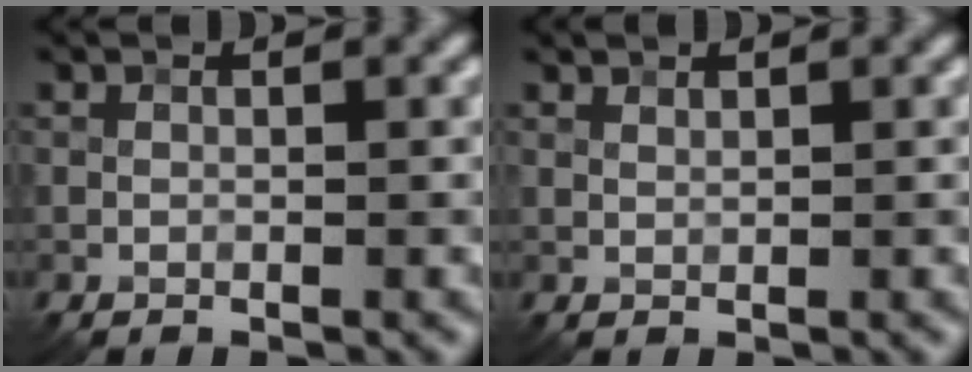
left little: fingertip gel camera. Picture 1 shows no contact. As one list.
[{"total": 0.7, "force": [0.7, 0.1, 0.1], "torque": [-0.004, 0.000, 0.014]}]